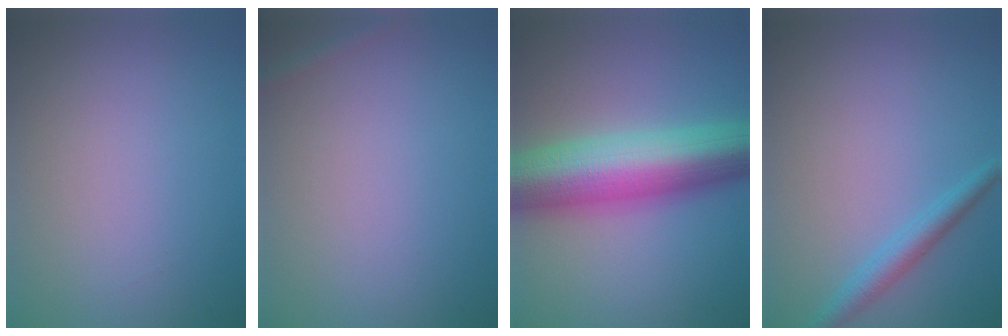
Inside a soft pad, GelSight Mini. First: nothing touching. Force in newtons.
{"total": 0.8, "press": 0.8, "slide": 0.1}
{"total": 11.8, "press": 11.8, "slide": 0.3}
{"total": 2.4, "press": 2.4, "slide": 0.1}